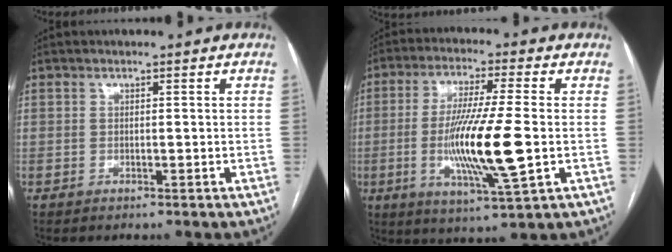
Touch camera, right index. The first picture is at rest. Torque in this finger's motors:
{"motor_torque": [1.51, 0.63, 0.51, 0.21]}